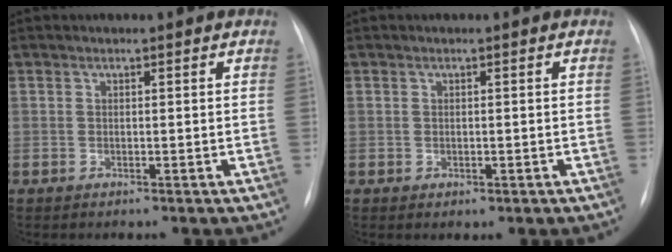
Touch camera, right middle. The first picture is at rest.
{"total": 0.8, "force": [-0.2, 0.6, 0.5], "torque": [-0.008, -0.001, 0.000]}